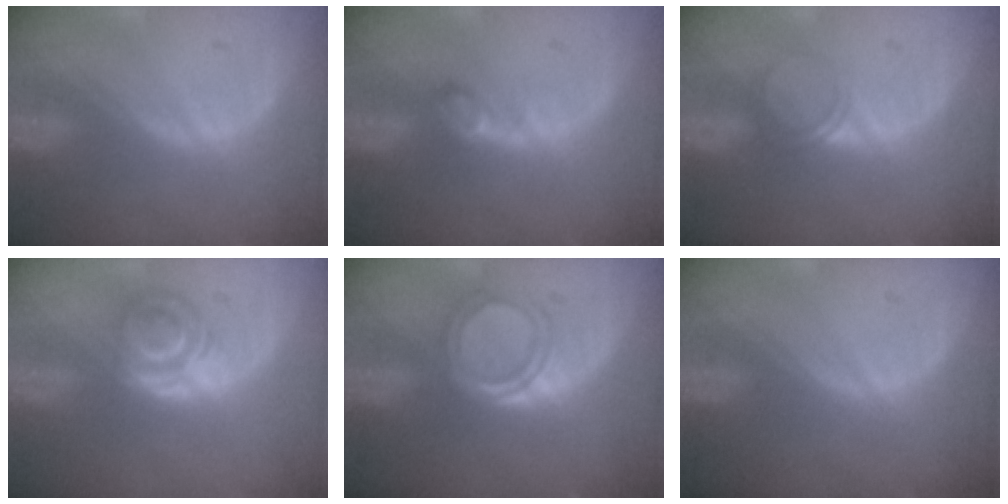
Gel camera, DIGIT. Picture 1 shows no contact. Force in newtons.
{"total": 2.5, "press": 2.4, "slide": 0.3}
{"total": 2.1, "press": 1.8, "slide": 1.1}
{"total": 5.2, "press": 4.9, "slide": 1.8}
{"total": 4.4, "press": 4.4, "slide": 0.4}
{"total": 0.0}